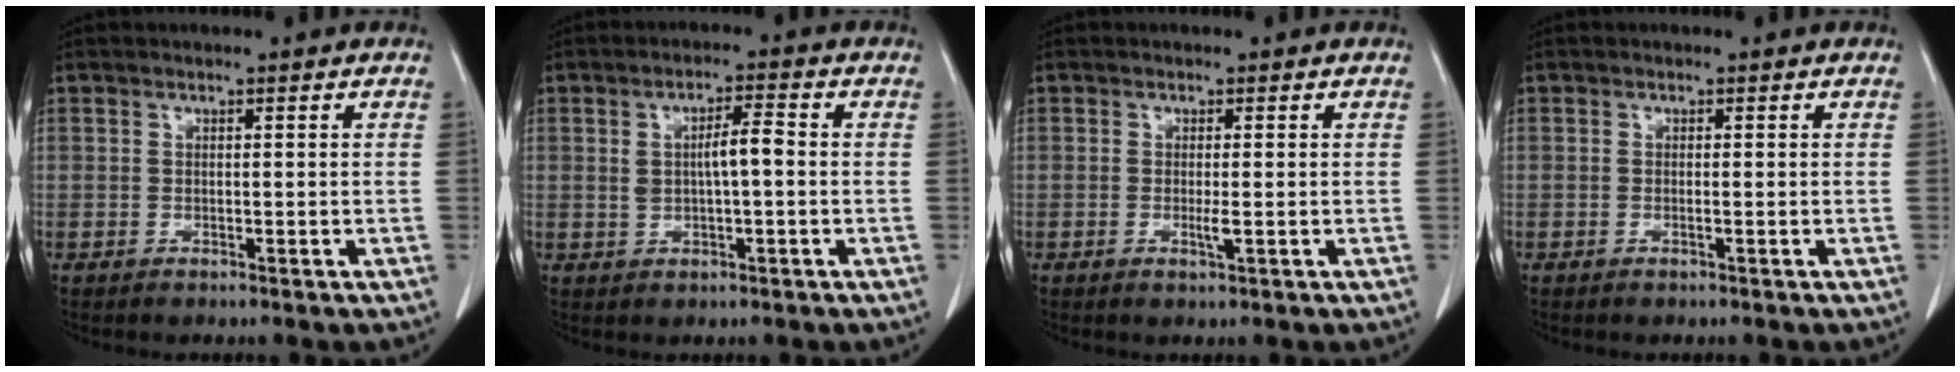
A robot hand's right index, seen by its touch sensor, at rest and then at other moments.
{"total": 4.4, "force": [0.4, 1.0, 4.3], "torque": [-0.075, 0.012, 0.010]}
{"total": 1.4, "force": [-0.2, 0.0, 1.4], "torque": [-0.024, -0.002, -0.002]}
{"total": 0.0}